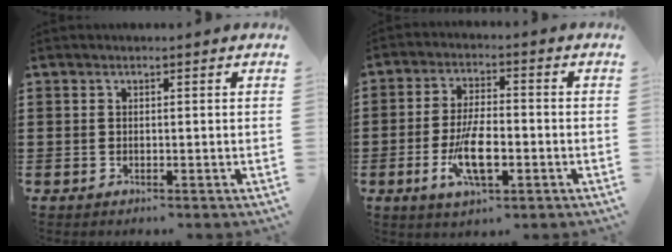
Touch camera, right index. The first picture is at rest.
{"total": 8.5, "force": [-2.5, 3.2, 7.5], "torque": [-0.161, -0.013, -0.048]}